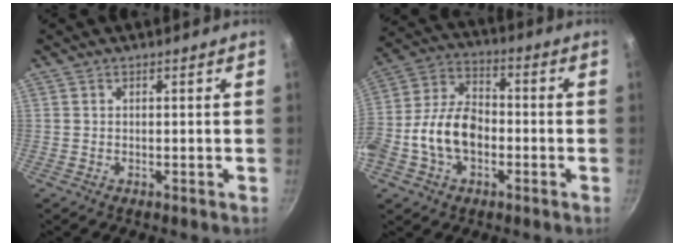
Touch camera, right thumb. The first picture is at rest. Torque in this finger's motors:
{"motor_torque": [1.92, 2.16, 1.11, -0.81, 0.29]}